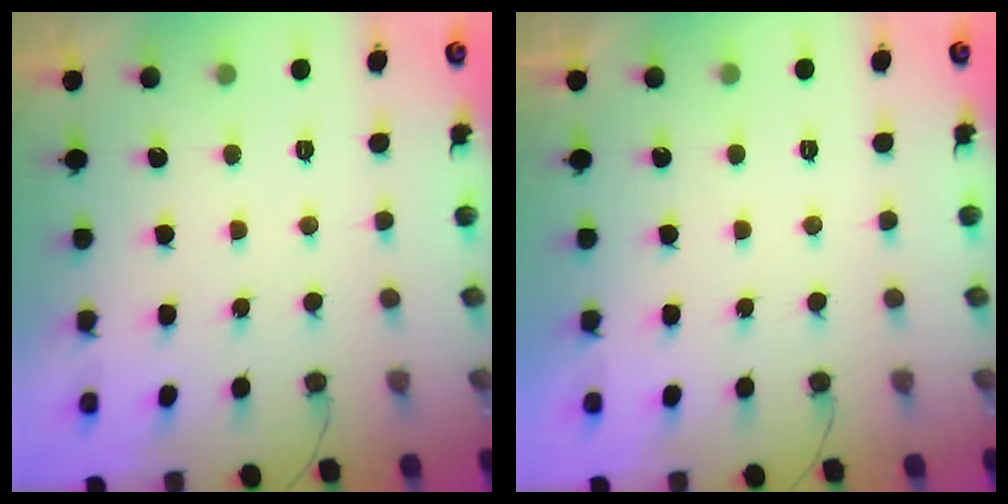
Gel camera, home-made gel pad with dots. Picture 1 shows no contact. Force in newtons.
{"total": 1.7, "press": 1.7, "slide": 0.1}